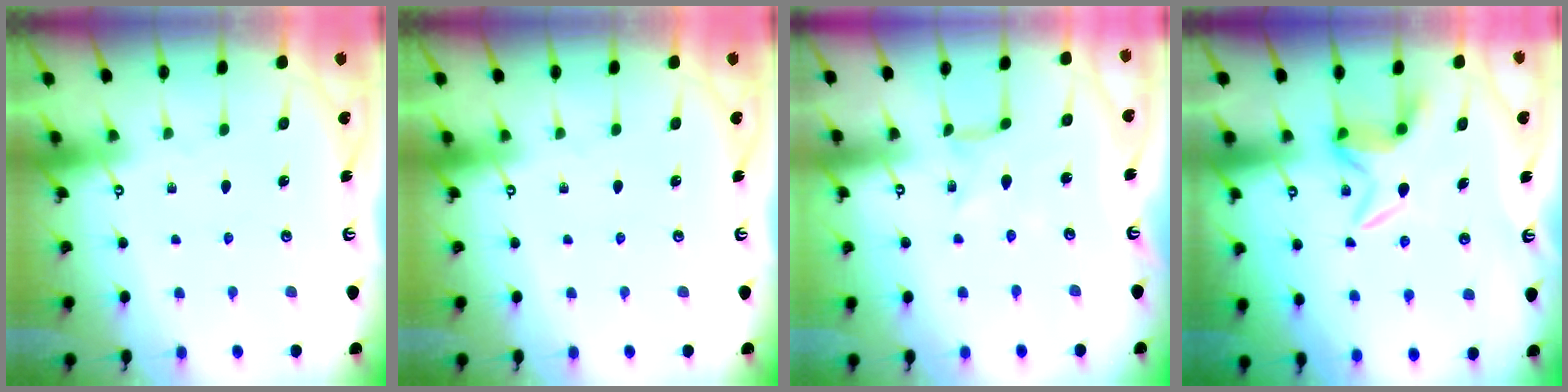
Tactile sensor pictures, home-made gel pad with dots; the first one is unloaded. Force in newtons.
{"total": 0.0}
{"total": 1.5, "press": 1.5, "slide": 0.1}
{"total": 5.7, "press": 5.7, "slide": 0.4}